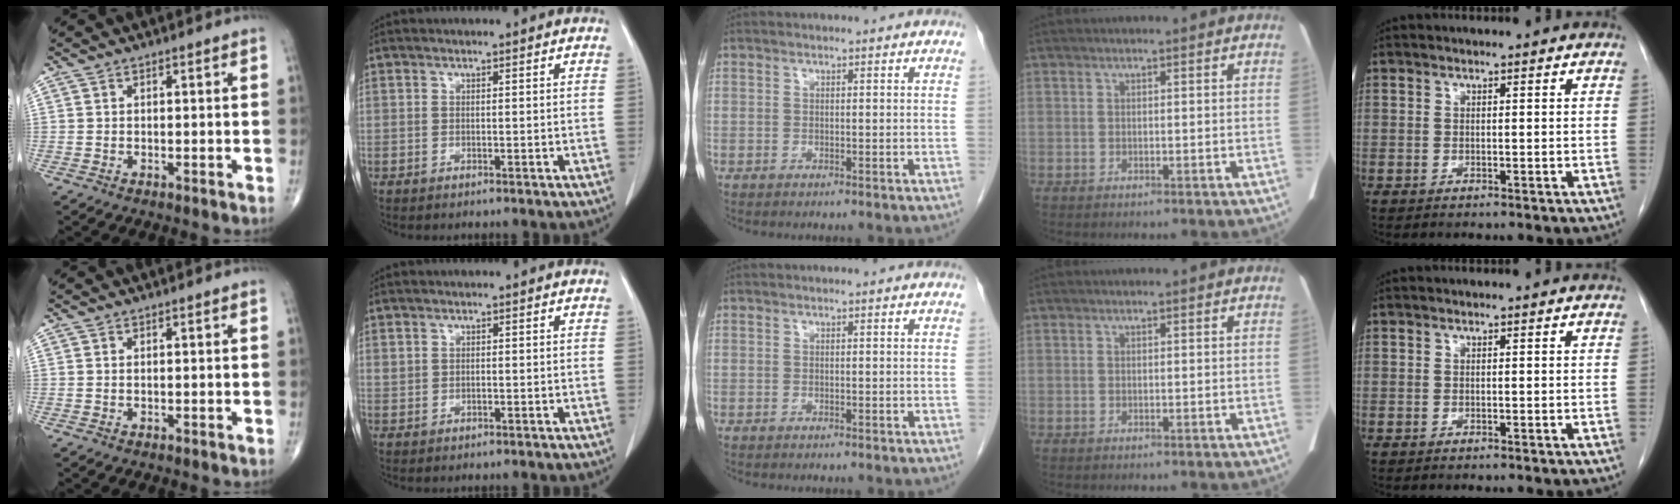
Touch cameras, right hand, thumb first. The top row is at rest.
{"index": {"total": 1.8, "force": [0.1, 1.5, 1.1], "torque": [-0.033, 0.017, 0.009]}}